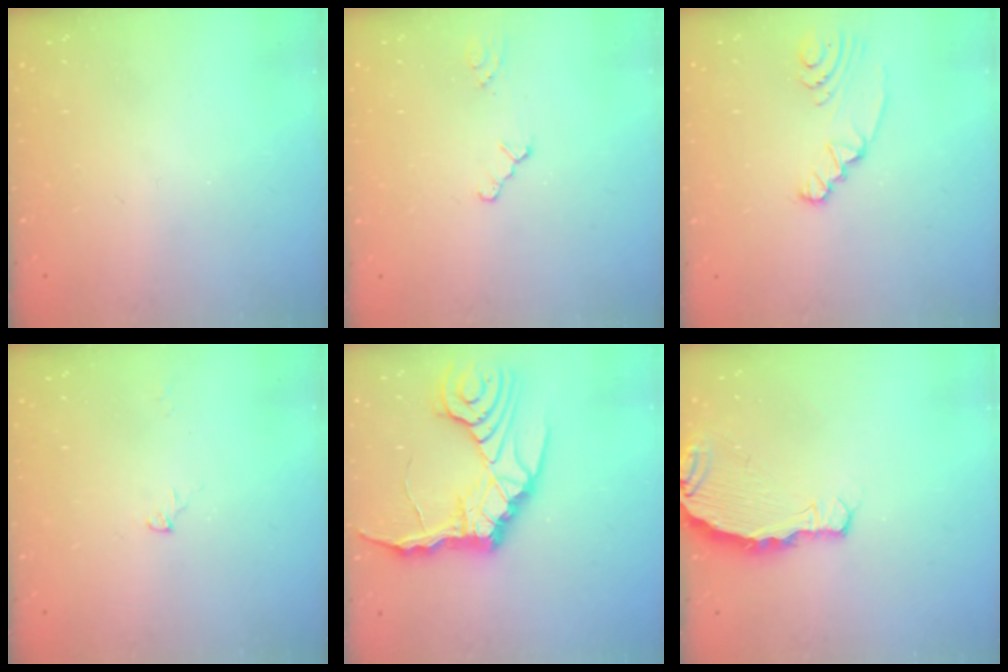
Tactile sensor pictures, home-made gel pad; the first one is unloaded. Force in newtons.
{"total": 1.0, "press": 1.0, "slide": 0.3}
{"total": 3.8, "press": 3.5, "slide": 1.4}
{"total": 6.1, "press": 5.5, "slide": 2.6}
{"total": 14.3, "press": 14.1, "slide": 2.0}
{"total": 4.1, "press": 4.1, "slide": 0.4}